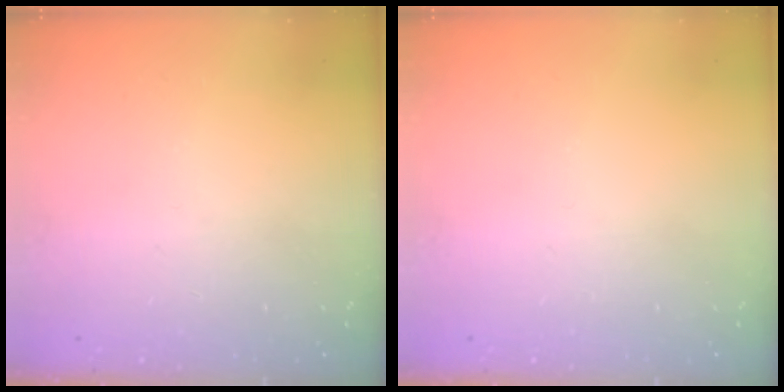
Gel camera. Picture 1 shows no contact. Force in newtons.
{"total": 0.0}